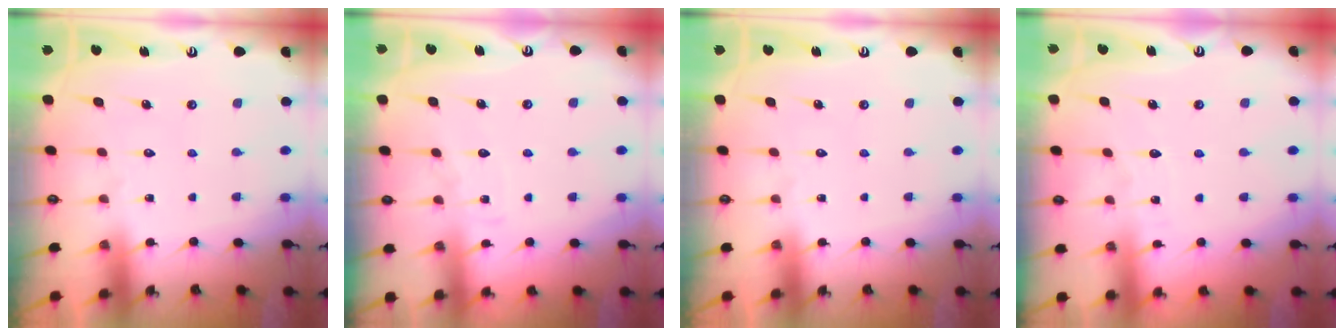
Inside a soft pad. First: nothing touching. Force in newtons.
{"total": 4.1, "press": 4.0, "slide": 0.3}
{"total": 0.0}
{"total": 2.9, "press": 2.9, "slide": 0.3}